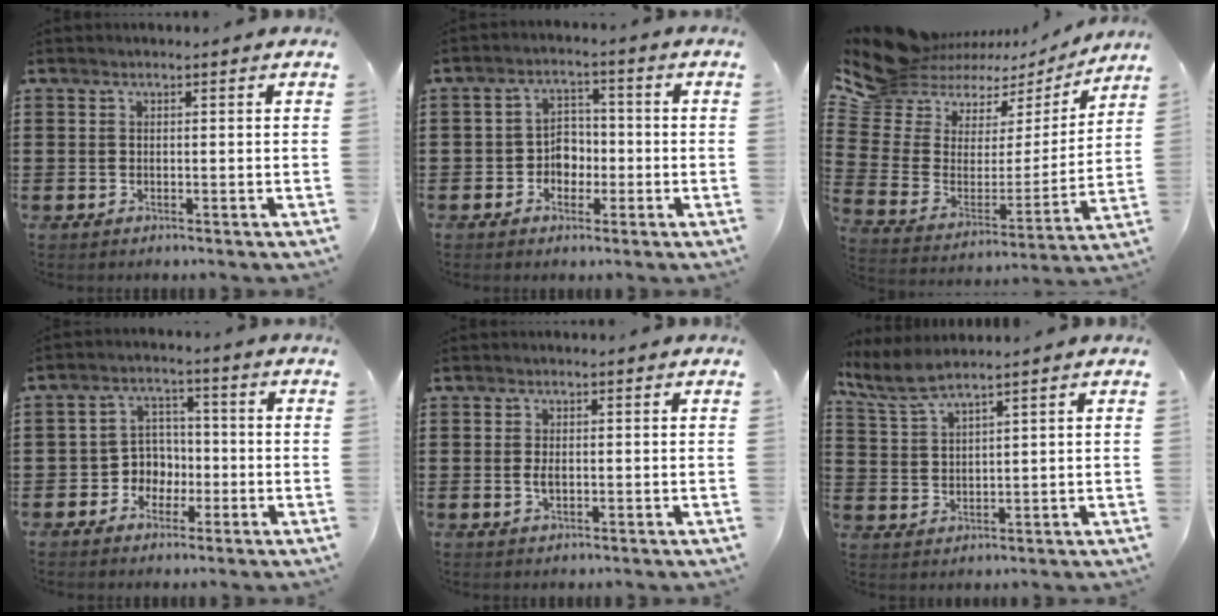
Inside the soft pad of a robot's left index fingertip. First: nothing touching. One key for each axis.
{"total": 4.0, "fx": -1.4, "fy": 3.3, "fz": 1.9, "tx": -0.044, "ty": 0.009, "tz": -0.032}
{"total": 11.1, "fx": 9.2, "fy": 5.6, "fz": 2.6, "tx": -0.106, "ty": -0.059, "tz": 0.165}
{"total": 4.6, "fx": -1.7, "fy": 4.1, "fz": 1.2, "tx": -0.037, "ty": 0.011, "tz": -0.036}
{"total": 1.8, "fx": -0.1, "fy": 0.8, "fz": 1.6, "tx": -0.032, "ty": 0.001, "tz": -0.002}
{"total": 5.1, "fx": 4.2, "fy": 0.7, "fz": 2.8, "tx": -0.067, "ty": -0.007, "tz": 0.076}